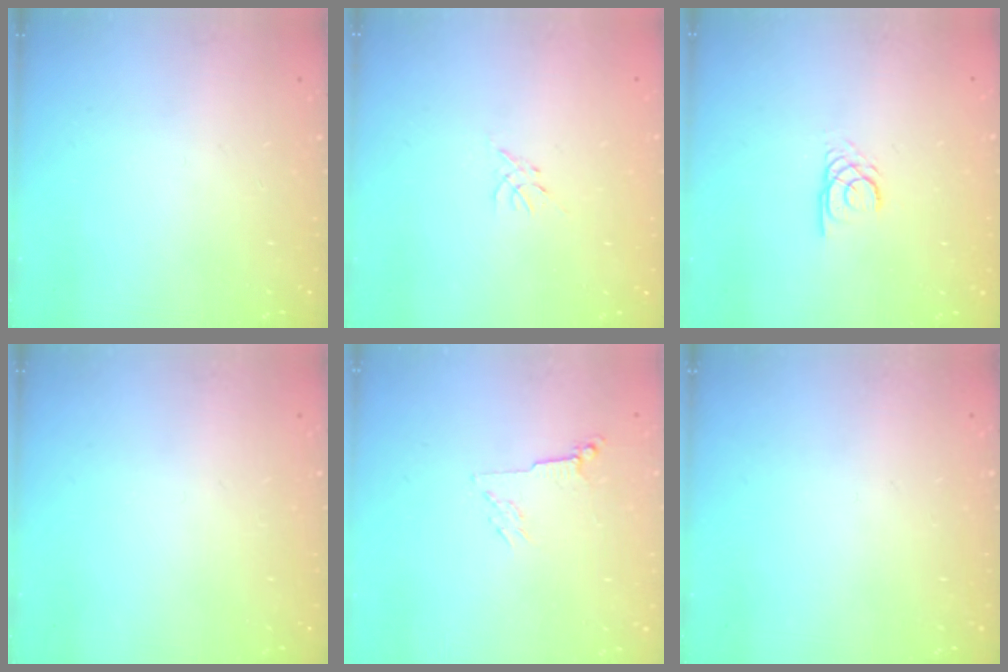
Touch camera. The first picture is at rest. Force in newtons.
{"total": 0.5, "press": 0.4, "slide": 0.3}
{"total": 2.7, "press": 2.7, "slide": 0.1}
{"total": 0.0}
{"total": 2.8, "press": 2.7, "slide": 0.6}
{"total": 0.0}